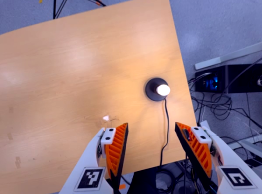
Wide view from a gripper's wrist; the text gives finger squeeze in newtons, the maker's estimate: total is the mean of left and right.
{"total": 0.0}